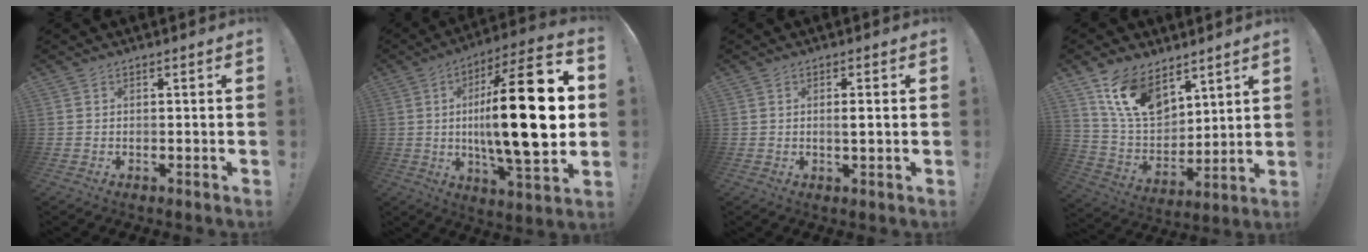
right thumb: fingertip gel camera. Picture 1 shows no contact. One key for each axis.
{"total": 29.2, "fx": 1.1, "fy": 8.4, "fz": 28.0, "tx": -0.461, "ty": -0.010, "tz": 0.007}
{"total": 2.5, "fx": 0.3, "fy": 0.3, "fz": 2.4, "tx": -0.032, "ty": -0.006, "tz": -0.001}
{"total": 15.2, "fx": 9.8, "fy": 8.9, "fz": 7.6, "tx": -0.143, "ty": -0.055, "tz": 0.189}